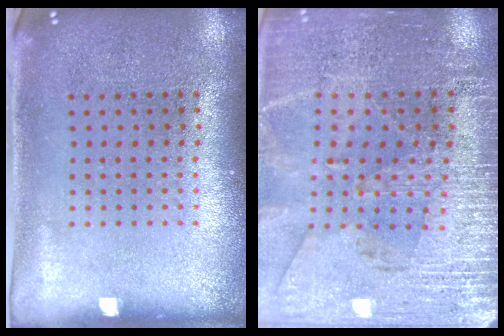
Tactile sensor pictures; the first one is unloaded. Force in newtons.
{"total": 3.0, "press": 2.9, "slide": 0.6}